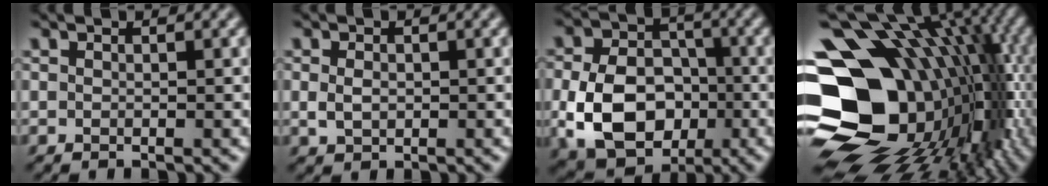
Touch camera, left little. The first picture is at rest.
{"total": 1.6, "force": [-0.2, 1.1, 1.1], "torque": [-0.027, 0.000, -0.003]}
{"total": 10.0, "force": [-2.4, 7.3, 6.4], "torque": [-0.117, -0.010, -0.048]}
{"total": 19.9, "force": [-1.6, 15.0, 12.9], "torque": [-0.216, 0.001, -0.004]}